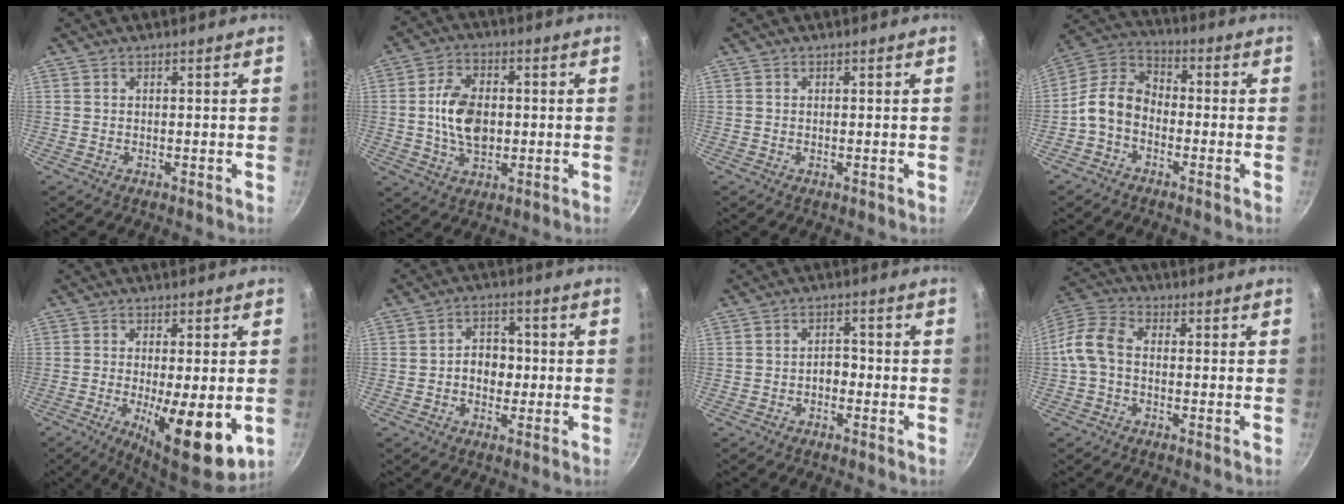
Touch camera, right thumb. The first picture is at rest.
{"total": 10.5, "force": [0.0, 6.6, 8.1], "torque": [-0.134, 0.003, 0.002]}
{"total": 0.0}
{"total": 9.6, "force": [-2.6, 7.0, 6.0], "torque": [-0.104, 0.040, -0.066]}
{"total": 15.0, "force": [-3.8, 4.8, 13.7], "torque": [-0.188, -0.024, -0.041]}
{"total": 5.9, "force": [-0.6, 4.4, 3.8], "torque": [-0.030, 0.016, -0.017]}
{"total": 2.8, "force": [-1.1, 1.9, 1.7], "torque": [-0.013, 0.015, -0.024]}
{"total": 8.2, "force": [-0.6, 5.3, 6.2], "torque": [-0.128, 0.025, -0.025]}